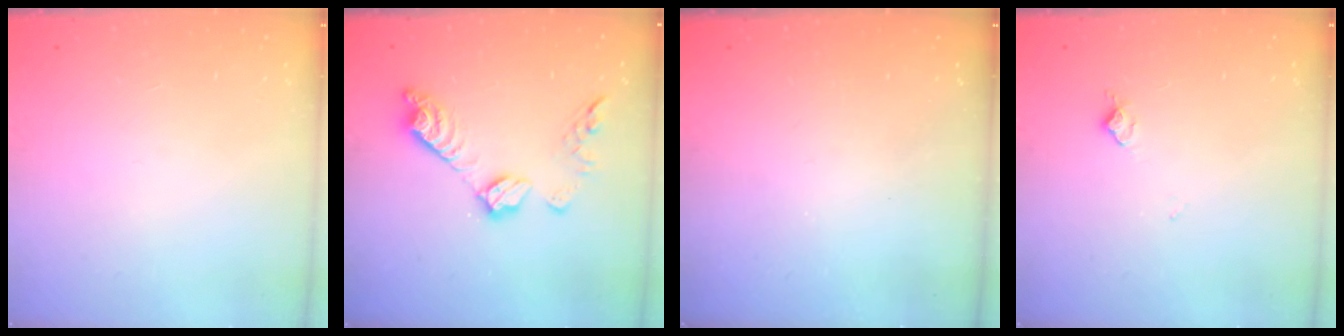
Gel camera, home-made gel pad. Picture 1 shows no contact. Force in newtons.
{"total": 11.8, "press": 11.8, "slide": 0.3}
{"total": 0.0}
{"total": 5.0, "press": 4.9, "slide": 0.7}